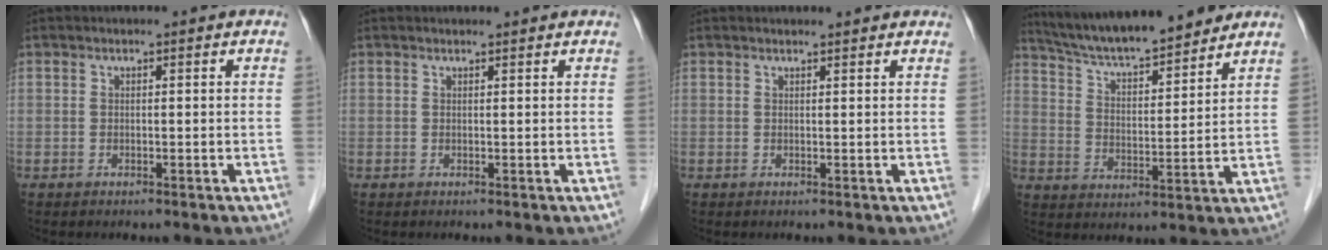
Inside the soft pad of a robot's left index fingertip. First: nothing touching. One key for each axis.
{"total": 1.5, "fx": 1.5, "fy": 0.1, "fz": 0.2, "tx": -0.009, "ty": 0.005, "tz": 0.017}
{"total": 3.2, "fx": 3.1, "fy": 0.4, "fz": 0.7, "tx": -0.014, "ty": 0.010, "tz": 0.031}
{"total": 15.7, "fx": 14.1, "fy": 1.9, "fz": 6.8, "tx": -0.115, "ty": 0.009, "tz": 0.231}